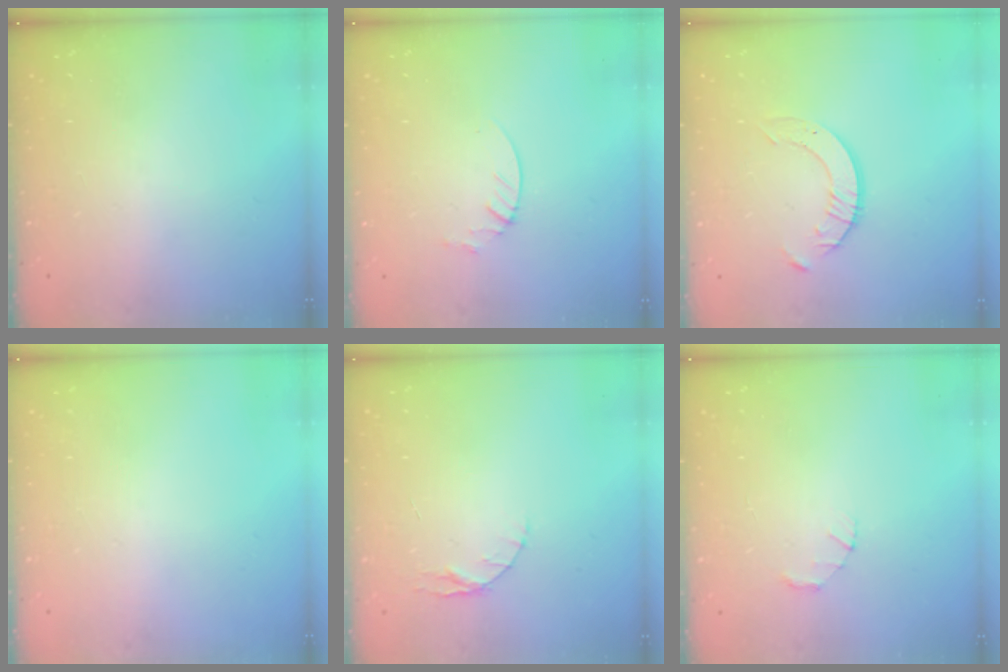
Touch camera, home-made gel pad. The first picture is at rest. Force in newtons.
{"total": 1.9, "press": 1.9, "slide": 0.2}
{"total": 4.2, "press": 4.2, "slide": 0.5}
{"total": 0.0}
{"total": 4.1, "press": 4.1, "slide": 0.5}
{"total": 1.4, "press": 1.3, "slide": 0.3}